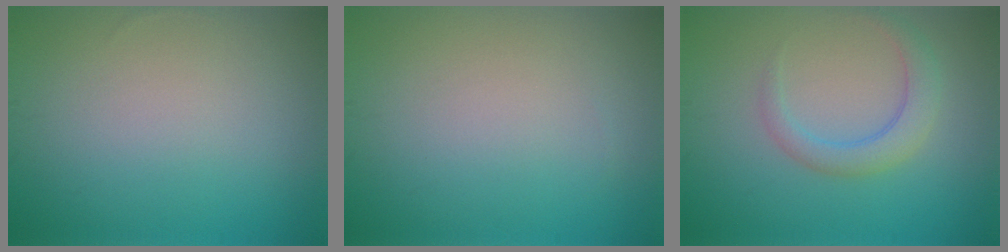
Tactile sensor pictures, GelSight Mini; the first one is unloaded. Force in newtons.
{"total": 0.0}
{"total": 2.8, "press": 2.8, "slide": 0.1}